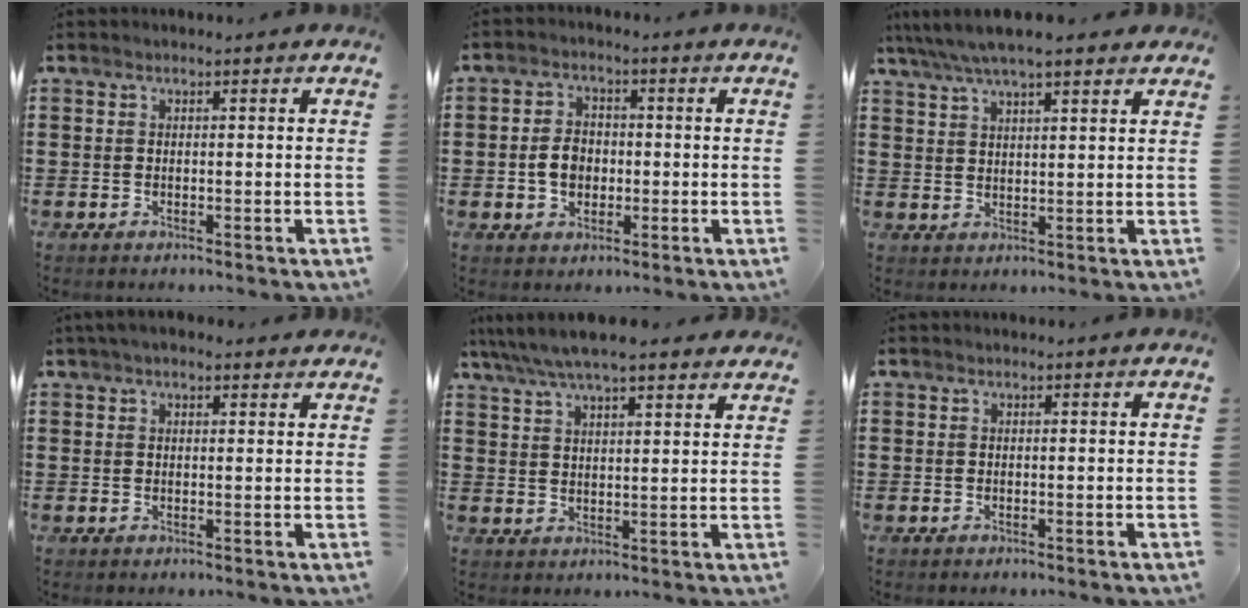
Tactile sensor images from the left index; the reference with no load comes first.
{"total": 4.5, "force": [-0.6, 3.3, 2.9], "torque": [-0.068, 0.006, -0.016]}
{"total": 5.5, "force": [4.5, 1.2, 3.0], "torque": [-0.068, -0.006, 0.081]}
{"total": 2.7, "force": [2.0, 1.1, 1.4], "torque": [-0.033, 0.006, 0.037]}
{"total": 6.3, "force": [5.4, 1.3, 3.0], "torque": [-0.073, -0.011, 0.095]}
{"total": 0.0}